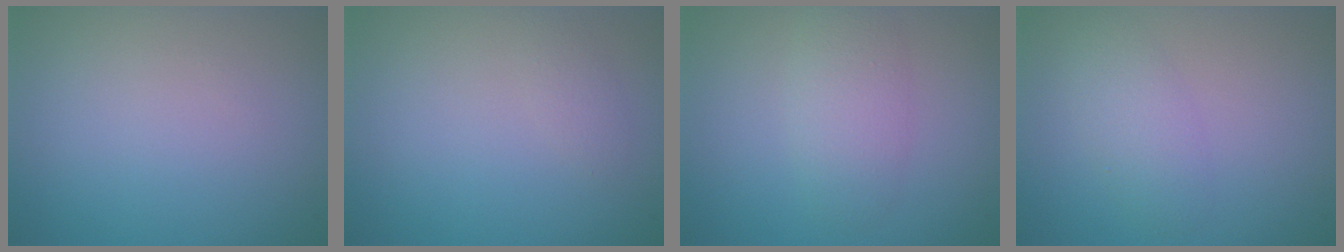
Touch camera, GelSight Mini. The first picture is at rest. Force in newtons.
{"total": 0.8, "press": 0.8, "slide": 0.0}
{"total": 2.8, "press": 2.8, "slide": 0.2}
{"total": 2.4, "press": 2.4, "slide": 0.0}